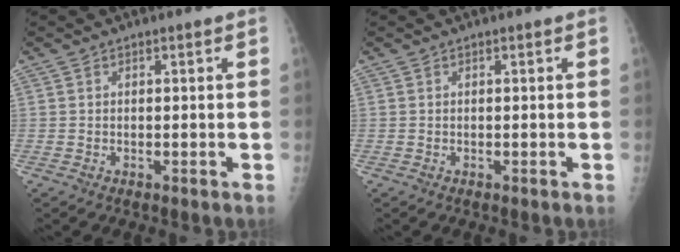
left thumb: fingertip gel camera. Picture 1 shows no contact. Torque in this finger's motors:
{"motor_torque": [0.00, -0.01, 0.01, -0.01, 0.00]}